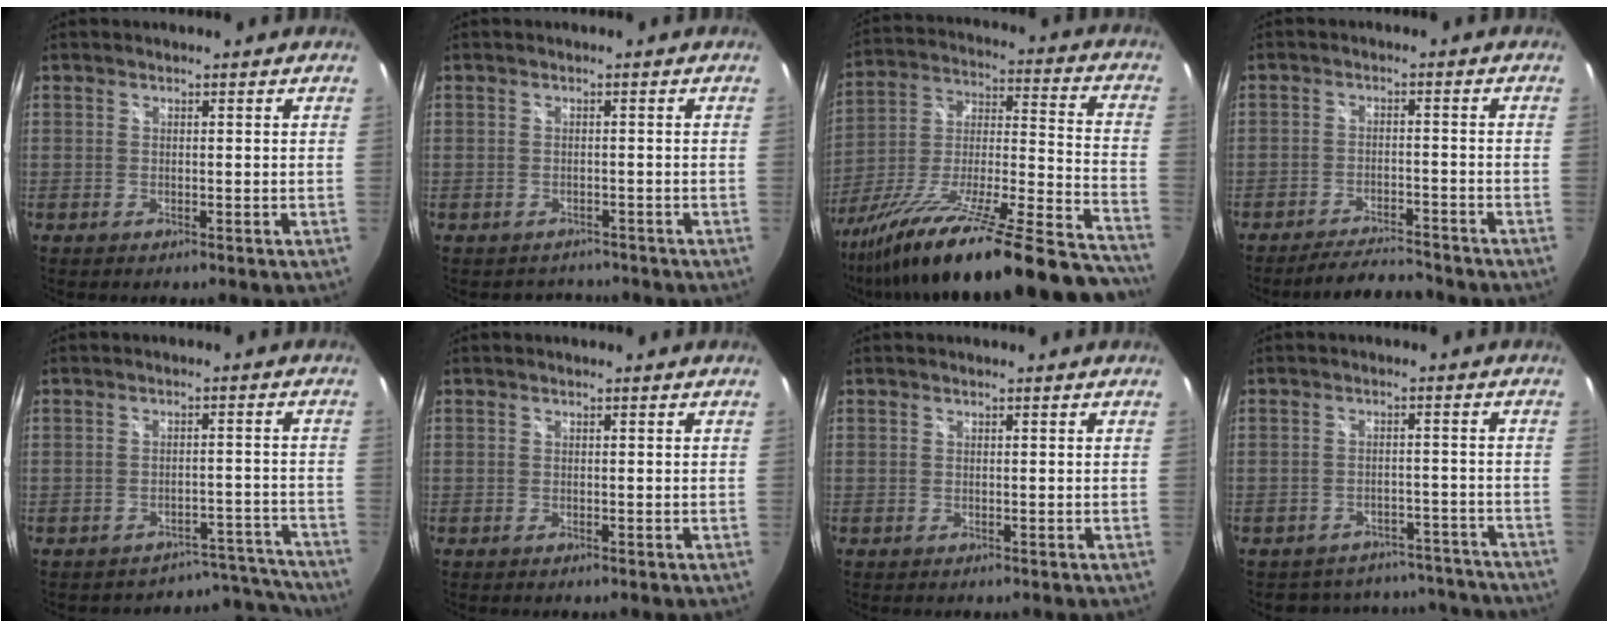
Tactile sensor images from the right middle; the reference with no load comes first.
{"total": 3.1, "force": [-2.7, 1.6, 0.1], "torque": [-0.004, -0.003, -0.037]}
{"total": 37.0, "force": [-29.4, 4.5, 22.0], "torque": [-0.317, -0.060, -0.448]}
{"total": 7.0, "force": [-6.7, 0.7, 1.8], "torque": [-0.052, 0.007, -0.102]}
{"total": 8.0, "force": [-7.7, 1.2, -1.5], "torque": [0.040, 0.039, -0.102]}
{"total": 0.0}
{"total": 0.0}
{"total": 14.9, "force": [-13.1, 6.4, 2.9], "torque": [-0.066, 0.036, -0.153]}